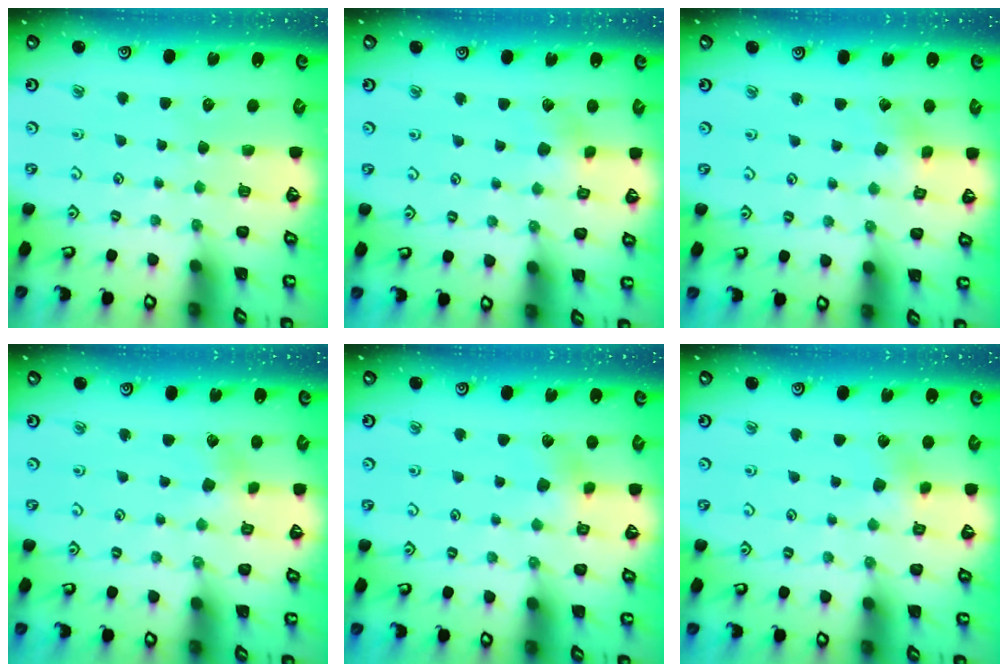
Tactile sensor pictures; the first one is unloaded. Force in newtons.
{"total": 3.9, "press": 3.9, "slide": 0.5}
{"total": 1.9, "press": 1.9, "slide": 0.2}
{"total": 1.8, "press": 1.8, "slide": 0.4}
{"total": 4.1, "press": 4.1, "slide": 0.3}
{"total": 4.1, "press": 4.1, "slide": 0.4}